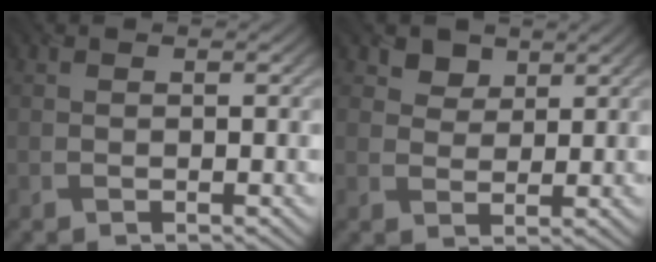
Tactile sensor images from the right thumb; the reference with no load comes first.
{"total": 2.4, "force": [1.8, 1.6, 0.5], "torque": [-0.014, -0.003, 0.030]}